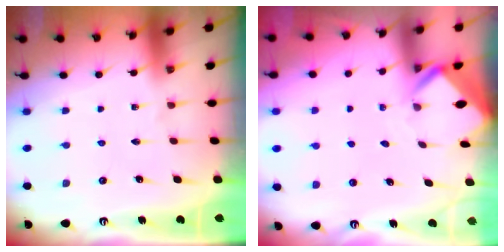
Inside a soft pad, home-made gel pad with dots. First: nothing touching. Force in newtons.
{"total": 2.8, "press": 2.8, "slide": 0.2}